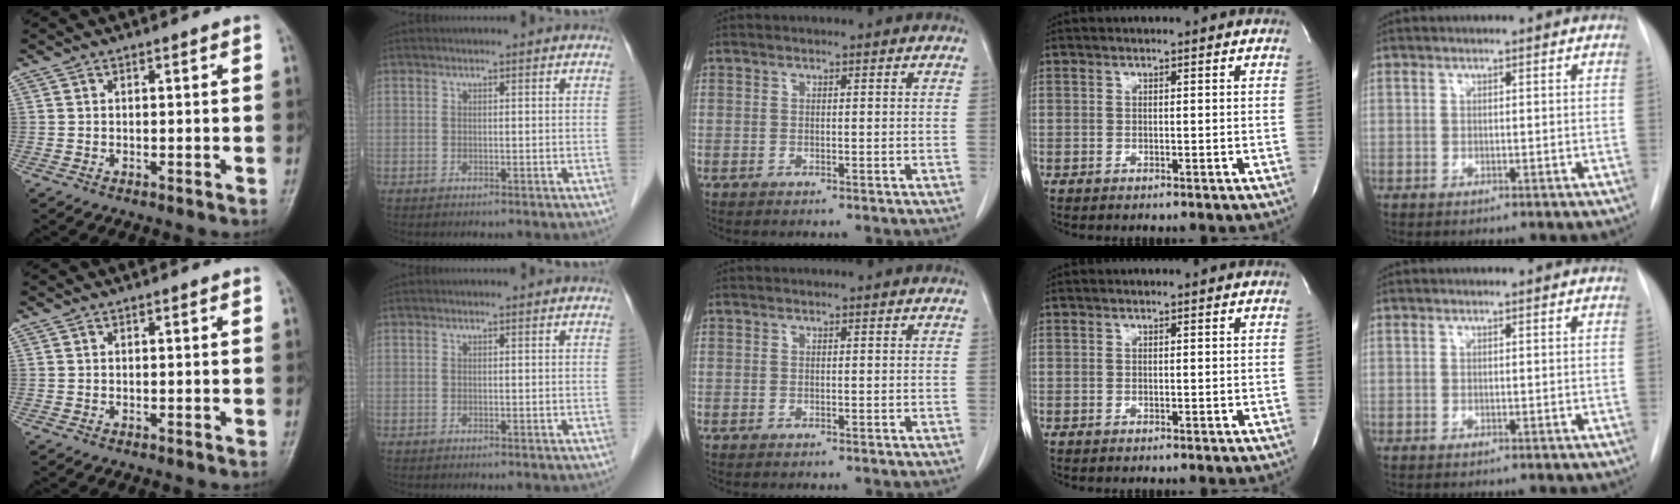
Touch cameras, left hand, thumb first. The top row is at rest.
{}